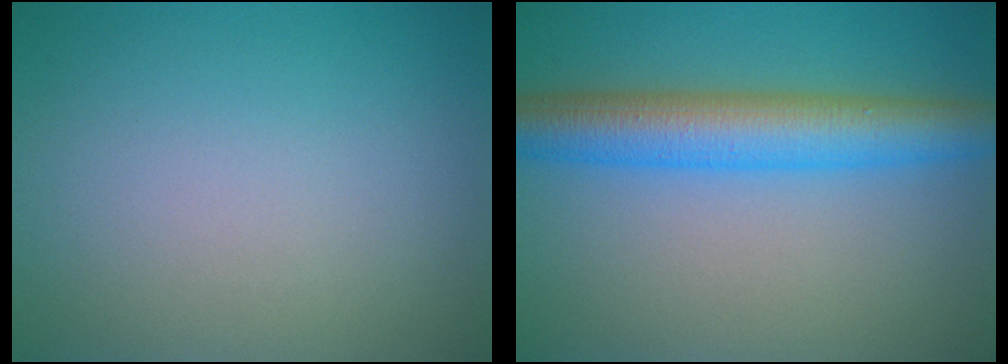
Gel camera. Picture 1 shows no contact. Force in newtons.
{"total": 6.7, "press": 6.7, "slide": 0.1}